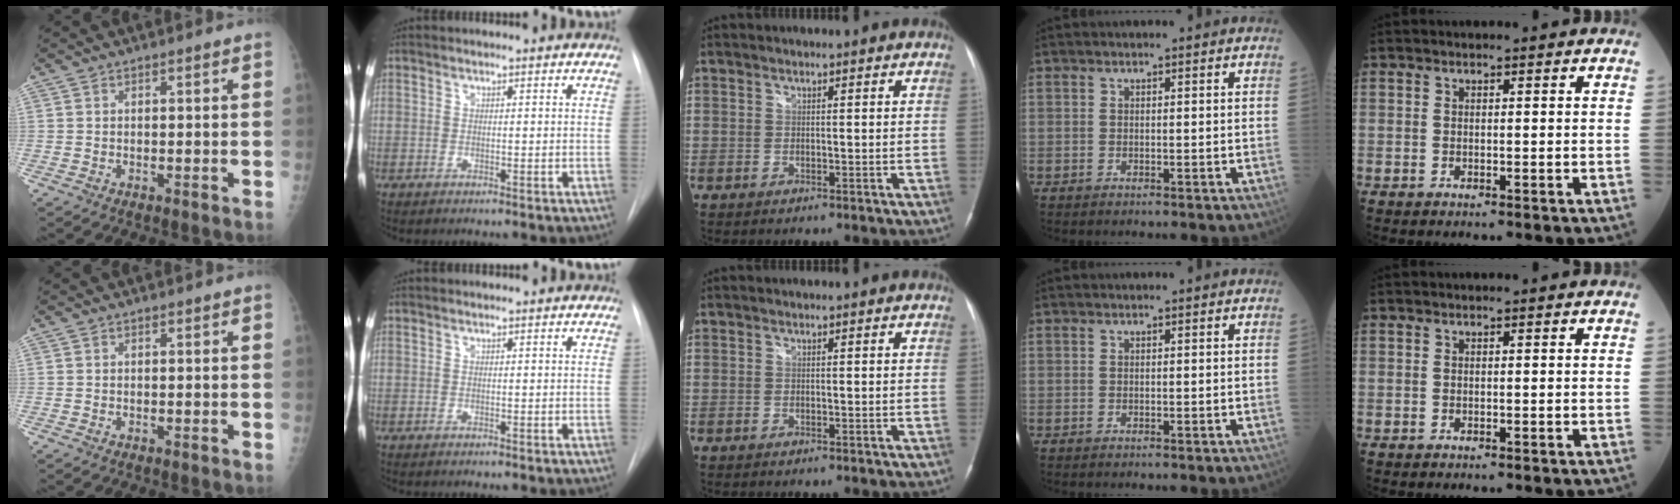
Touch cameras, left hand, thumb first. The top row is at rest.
{}